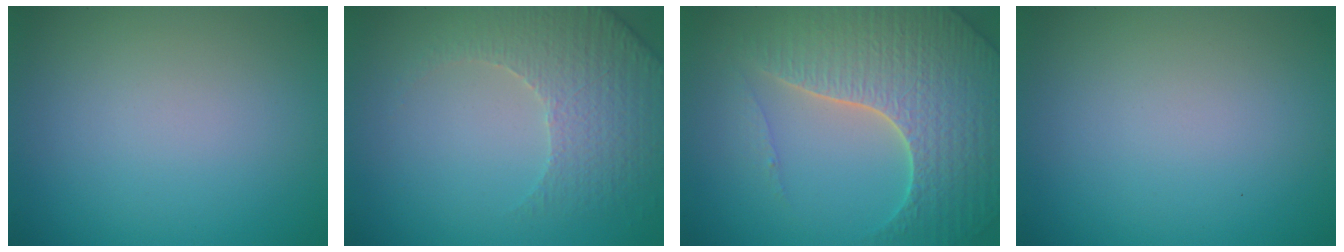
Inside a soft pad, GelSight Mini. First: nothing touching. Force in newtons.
{"total": 4.7, "press": 3.6, "slide": 3.0}
{"total": 7.1, "press": 6.9, "slide": 1.8}
{"total": 0.0}